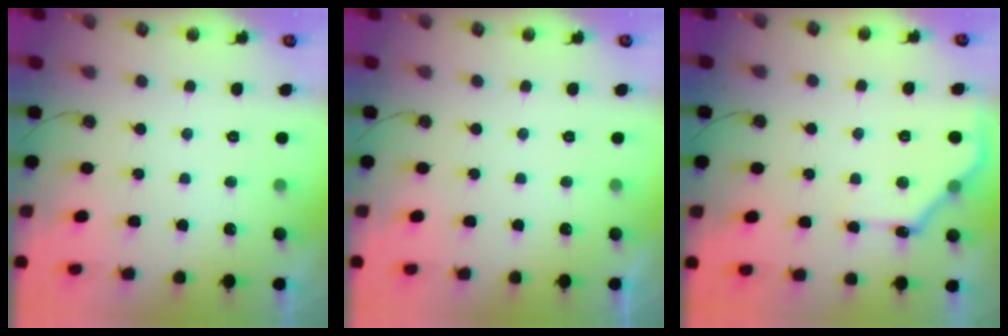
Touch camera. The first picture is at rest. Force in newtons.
{"total": 0.0}
{"total": 11.9, "press": 11.9, "slide": 0.6}